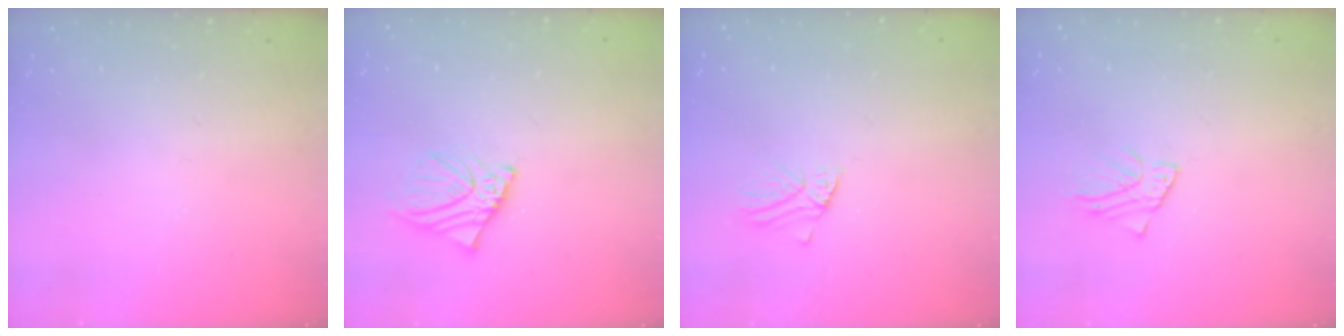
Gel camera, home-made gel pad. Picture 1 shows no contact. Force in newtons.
{"total": 7.5, "press": 7.4, "slide": 0.9}
{"total": 2.8, "press": 2.7, "slide": 0.3}
{"total": 2.4, "press": 2.4, "slide": 0.2}